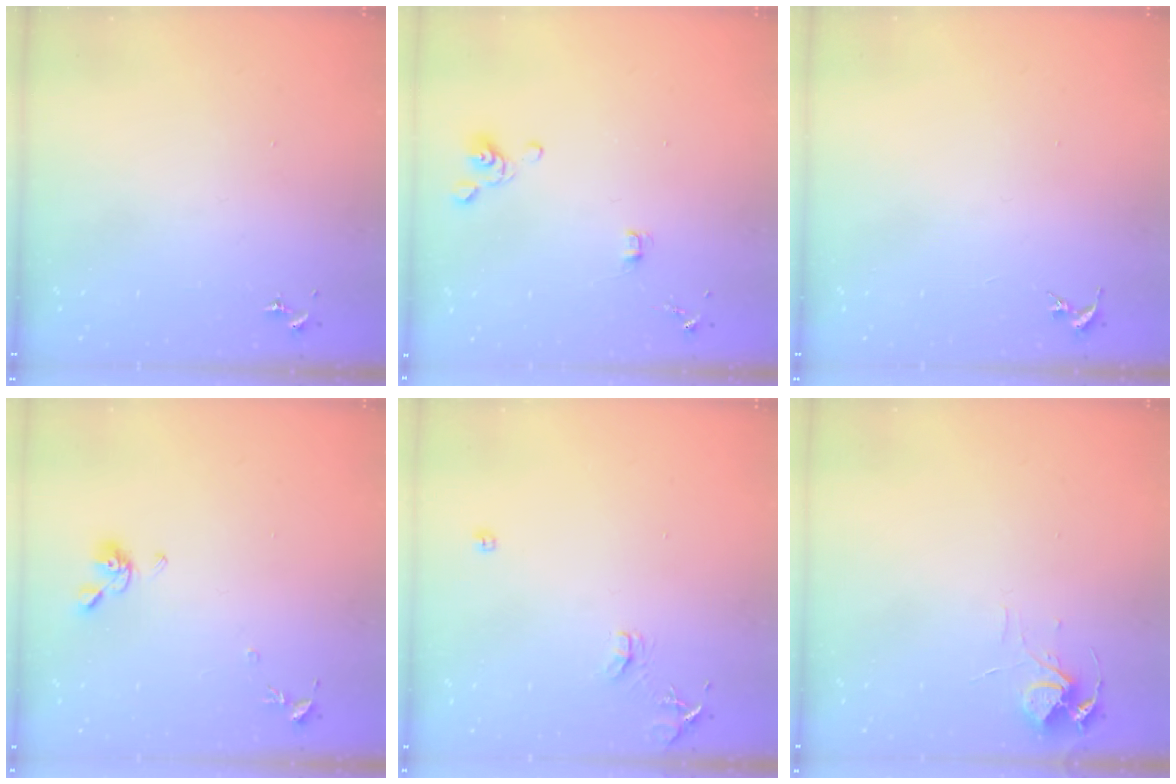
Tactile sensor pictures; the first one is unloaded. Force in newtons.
{"total": 4.7, "press": 4.2, "slide": 2.2}
{"total": 0.0}
{"total": 8.6, "press": 8.5, "slide": 1.1}
{"total": 8.6, "press": 8.6, "slide": 0.8}
{"total": 7.1, "press": 7.1, "slide": 0.5}